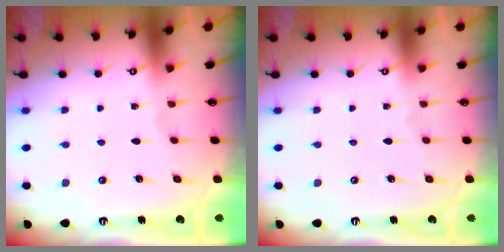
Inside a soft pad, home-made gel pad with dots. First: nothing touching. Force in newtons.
{"total": 0.0}